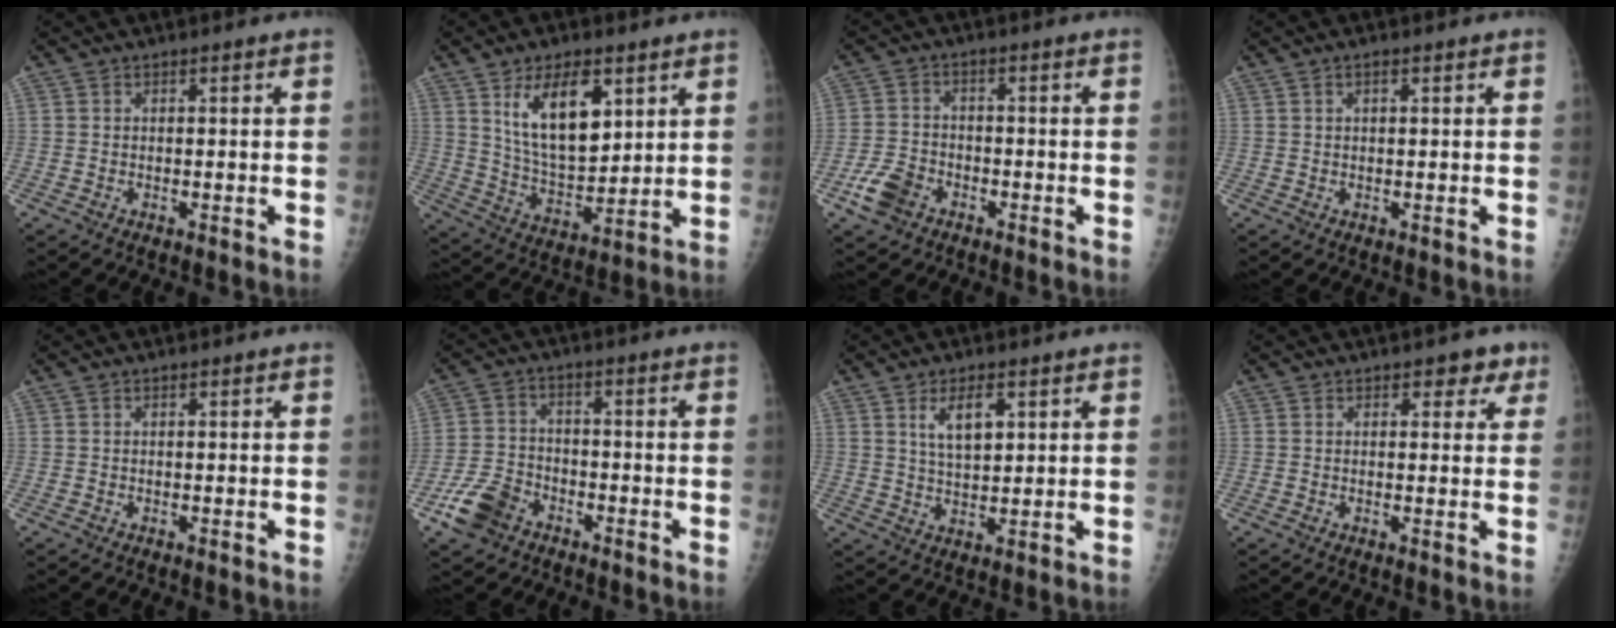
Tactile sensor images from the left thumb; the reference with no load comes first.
{"total": 14.1, "force": [6.1, 6.9, 10.6], "torque": [-0.150, -0.038, 0.124]}
{"total": 6.1, "force": [-3.3, 4.1, 3.0], "torque": [-0.057, 0.014, -0.061]}
{"total": 1.0, "force": [0.5, 0.4, 0.8], "torque": [-0.010, 0.001, 0.007]}
{"total": 0.0}
{"total": 8.0, "force": [-4.8, 5.3, 3.7], "torque": [-0.069, 0.021, -0.091]}
{"total": 6.2, "force": [2.6, 2.8, 4.9], "torque": [-0.078, -0.016, 0.053]}
{"total": 3.3, "force": [2.0, 2.1, 1.7], "torque": [0.012, -0.005, 0.018]}